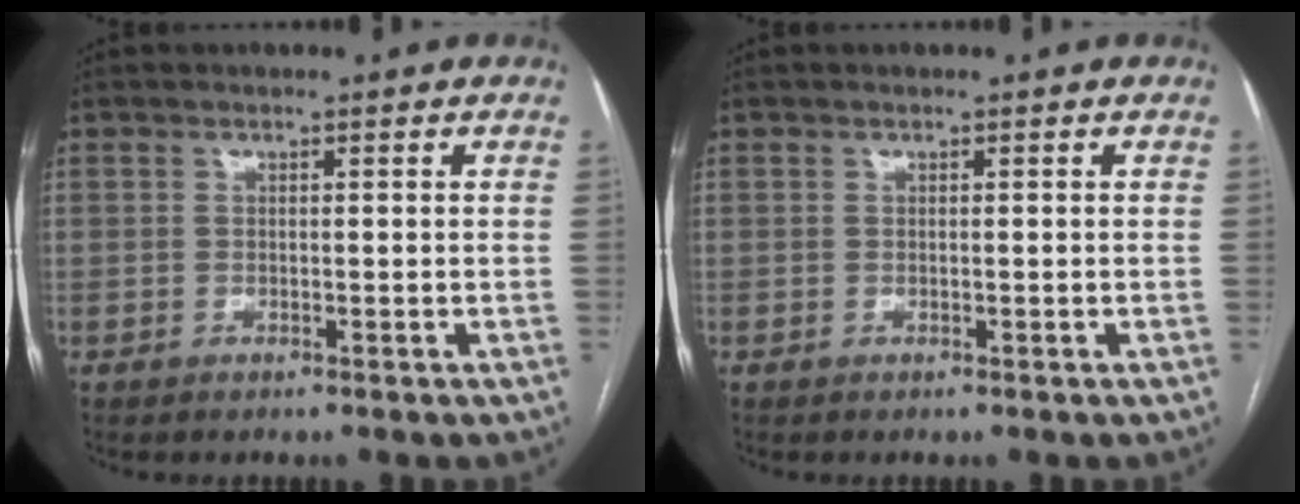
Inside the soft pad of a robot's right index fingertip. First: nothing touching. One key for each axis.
{"total": 0.0}